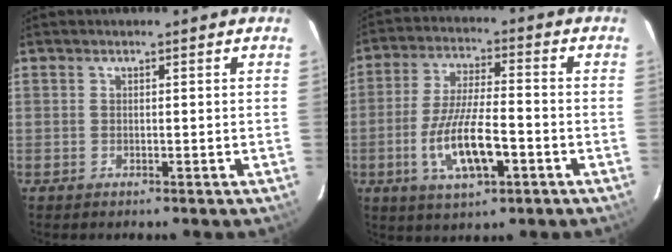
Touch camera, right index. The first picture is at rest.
{"total": 12.0, "force": [-4.3, 3.4, 10.7], "torque": [-0.214, -0.012, -0.072]}